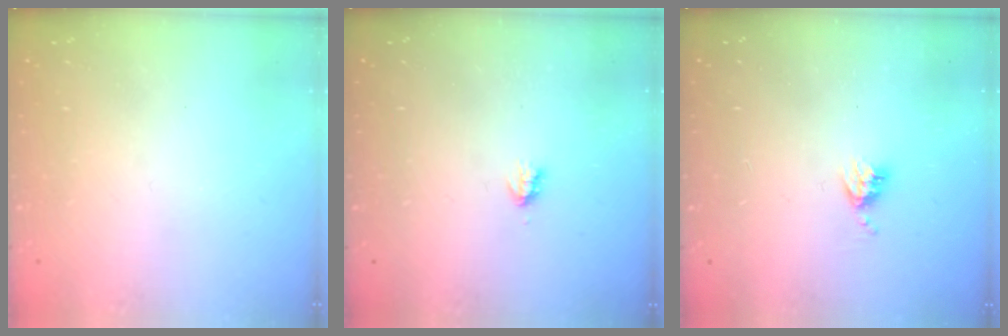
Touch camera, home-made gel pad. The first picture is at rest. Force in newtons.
{"total": 1.9, "press": 1.8, "slide": 0.4}
{"total": 4.8, "press": 4.8, "slide": 0.4}